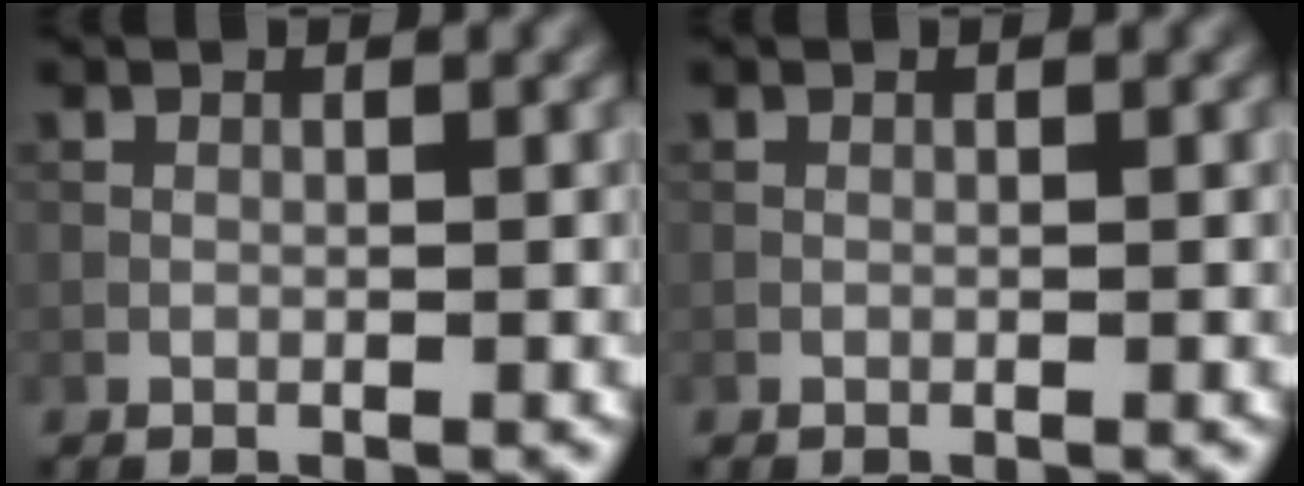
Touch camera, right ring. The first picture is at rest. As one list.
[{"total": 0.0}]